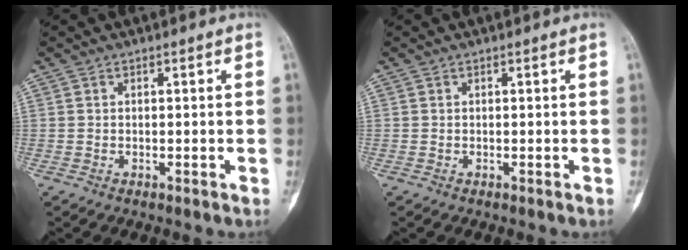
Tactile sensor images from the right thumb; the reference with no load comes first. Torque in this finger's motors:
{"motor_torque": [0.06, 0.10, -0.02, -0.02, 0.01]}